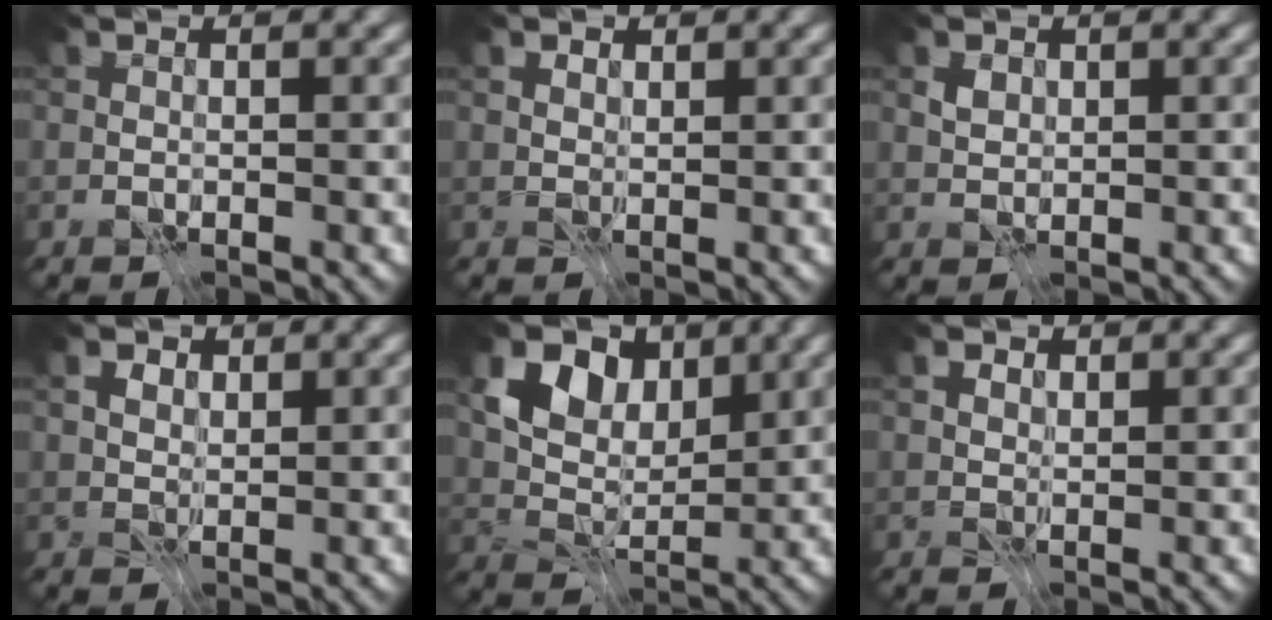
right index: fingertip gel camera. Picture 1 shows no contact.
{"total": 1.0, "force": [0.5, 0.6, 0.6], "torque": [-0.010, 0.000, 0.006]}
{"total": 1.0, "force": [0.3, 0.8, 0.5], "torque": [-0.009, -0.003, 0.002]}
{"total": 1.6, "force": [0.6, 1.1, 1.0], "torque": [-0.018, -0.001, 0.005]}
{"total": 7.0, "force": [2.8, 4.7, 4.4], "torque": [-0.081, 0.006, 0.037]}
{"total": 1.3, "force": [0.5, 0.9, 0.8], "torque": [-0.013, 0.000, 0.003]}